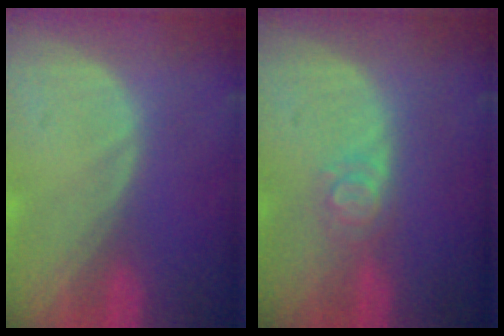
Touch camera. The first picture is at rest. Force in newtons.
{"total": 2.9, "press": 2.9, "slide": 0.3}